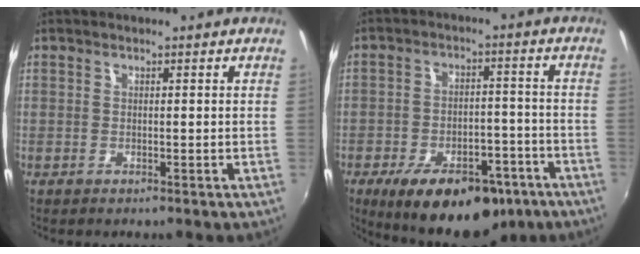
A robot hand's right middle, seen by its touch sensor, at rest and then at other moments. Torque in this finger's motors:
{"motor_torque": [1.30, -0.84, 0.26, 0.07]}